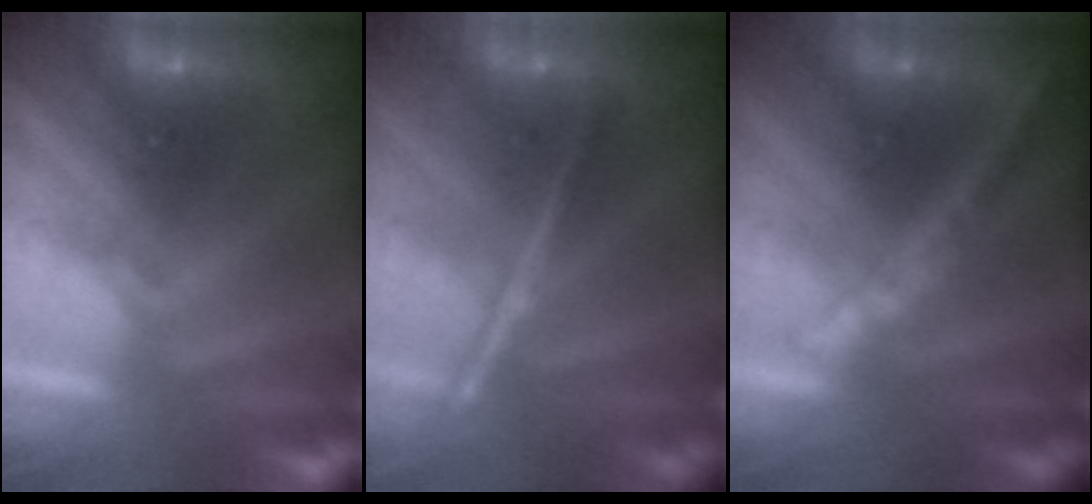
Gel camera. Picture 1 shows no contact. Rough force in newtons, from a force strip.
{"total": 1.9}
{"total": 2.4}